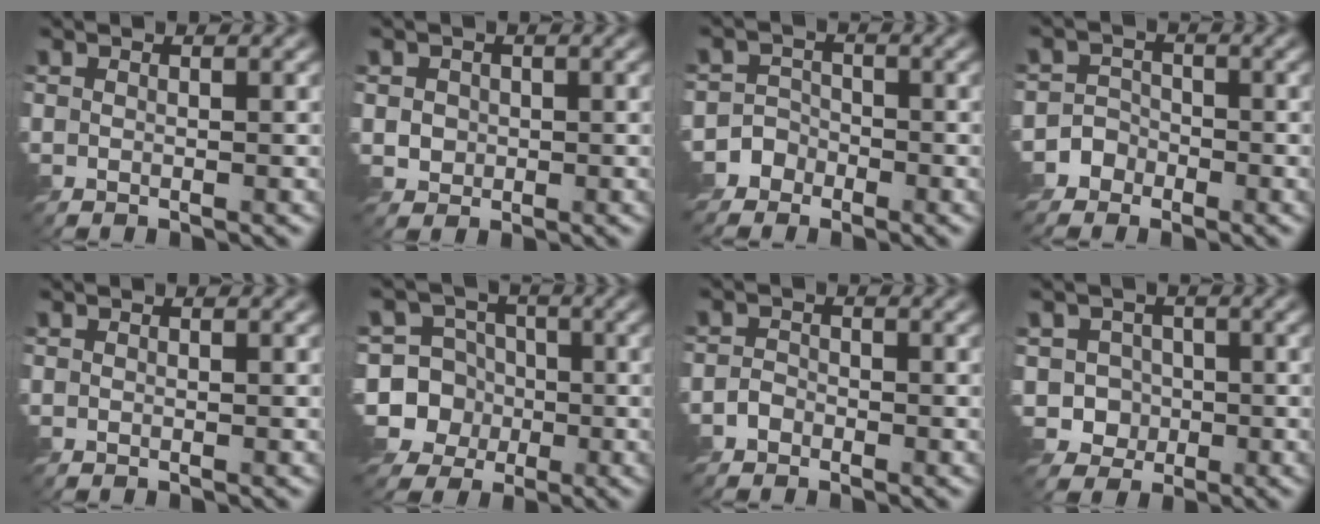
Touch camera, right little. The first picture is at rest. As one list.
[{"total": 1.6, "force": [0.2, 1.5, 0.6], "torque": [-0.009, -0.001, 0.011]}, {"total": 4.0, "force": [-3.0, 2.7, 0.2], "torque": [0.022, 0.000, -0.056]}, {"total": 3.7, "force": [-2.7, 2.5, 0.2], "torque": [0.021, 0.001, -0.053]}, {"total": 0.0}, {"total": 11.1, "force": [-2.8, 10.5, 2.1], "torque": [-0.077, 0.000, -0.066]}, {"total": 1.3, "force": [-0.9, 0.9, 0.3], "torque": [-0.003, 0.005, -0.023]}, {"total": 3.6, "force": [-0.8, 3.4, 0.7], "torque": [0.006, 0.006, -0.025]}]